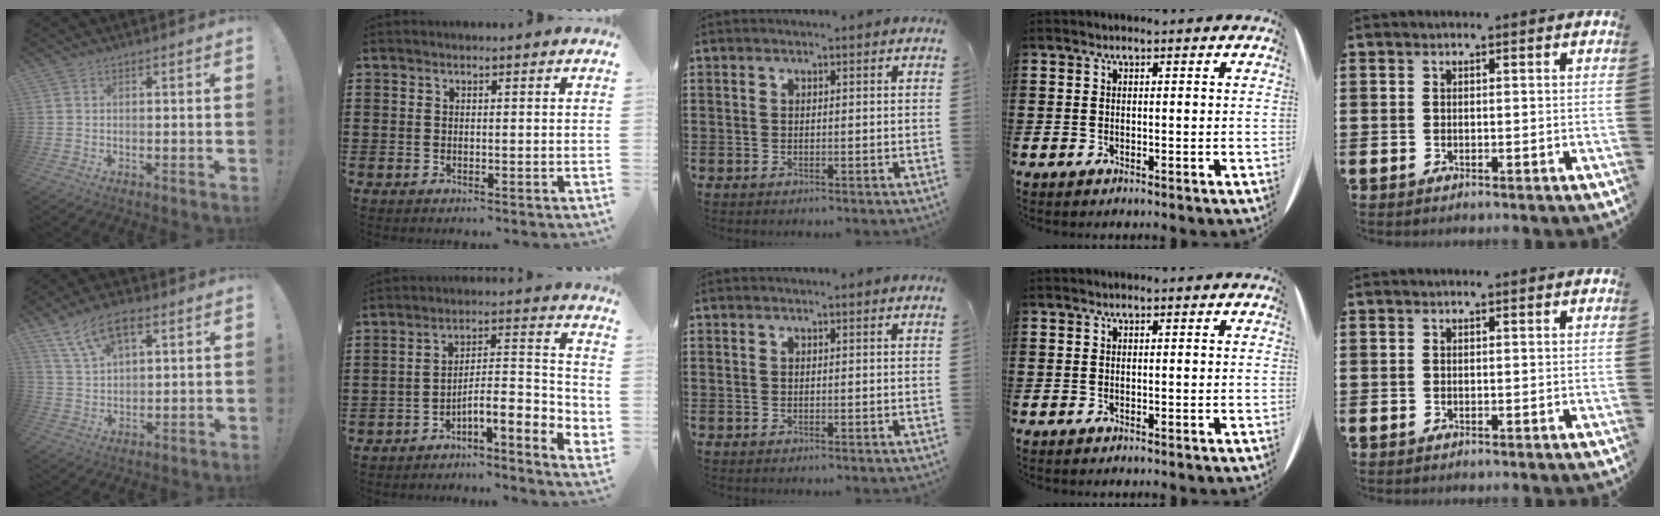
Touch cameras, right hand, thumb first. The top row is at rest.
{"thumb": {"total": 10.3, "force": [5.5, 5.2, 7.1], "torque": [-0.129, -0.006, 0.106]}, "index": {"total": 6.1, "force": [-4.1, 0.9, 4.4], "torque": [-0.076, -0.017, -0.081]}}